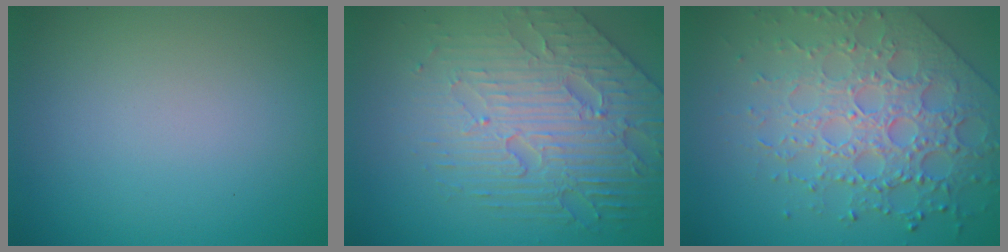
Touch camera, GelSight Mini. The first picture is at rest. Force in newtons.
{"total": 6.9, "press": 5.3, "slide": 4.4}
{"total": 6.6, "press": 5.4, "slide": 3.9}